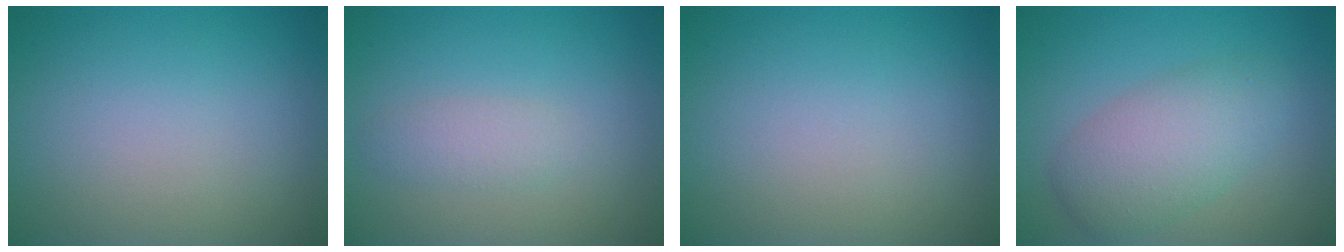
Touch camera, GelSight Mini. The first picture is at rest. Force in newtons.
{"total": 1.7, "press": 1.7, "slide": 0.0}
{"total": 0.0}
{"total": 4.7, "press": 4.7, "slide": 0.1}